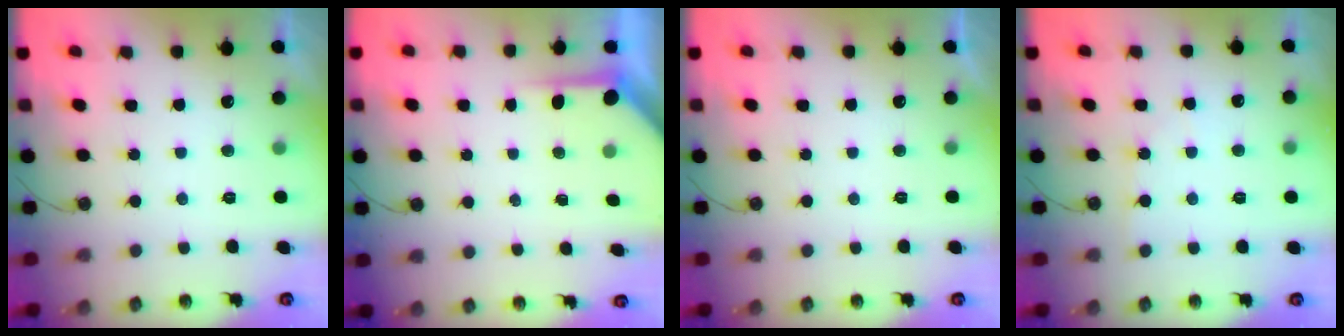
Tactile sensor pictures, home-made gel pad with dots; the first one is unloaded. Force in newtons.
{"total": 4.0, "press": 4.0, "slide": 0.2}
{"total": 0.0}
{"total": 3.2, "press": 3.1, "slide": 0.4}